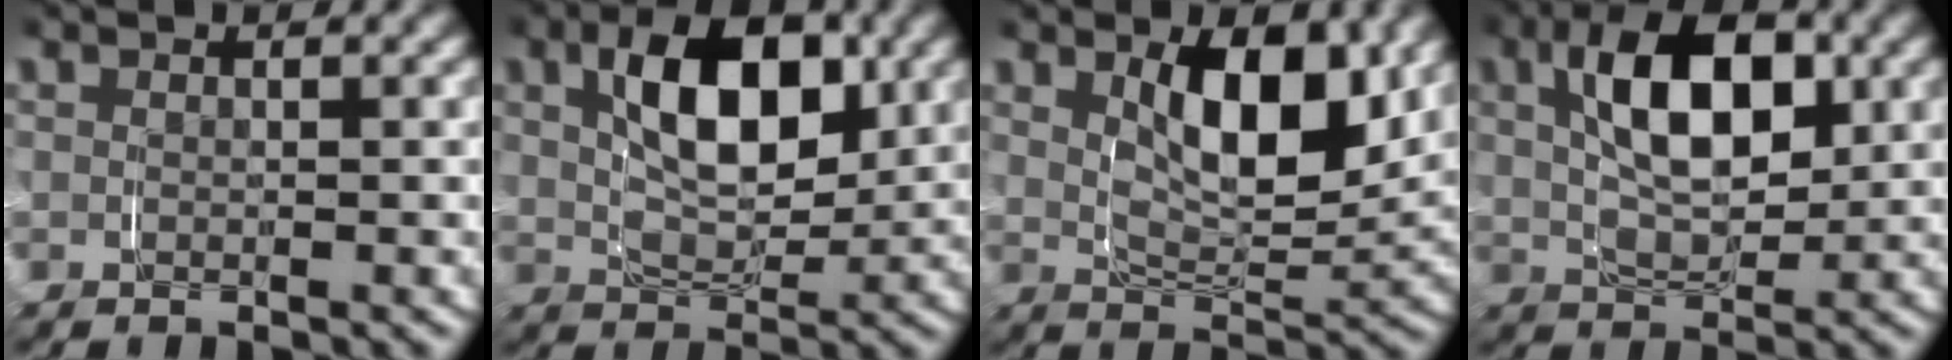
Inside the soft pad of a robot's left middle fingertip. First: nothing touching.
{"total": 7.4, "force": [1.8, 3.8, 6.1], "torque": [-0.097, -0.001, 0.028]}
{"total": 6.7, "force": [2.5, 2.9, 5.5], "torque": [-0.088, -0.015, 0.044]}
{"total": 8.1, "force": [1.7, 4.1, 6.8], "torque": [-0.110, 0.003, 0.028]}